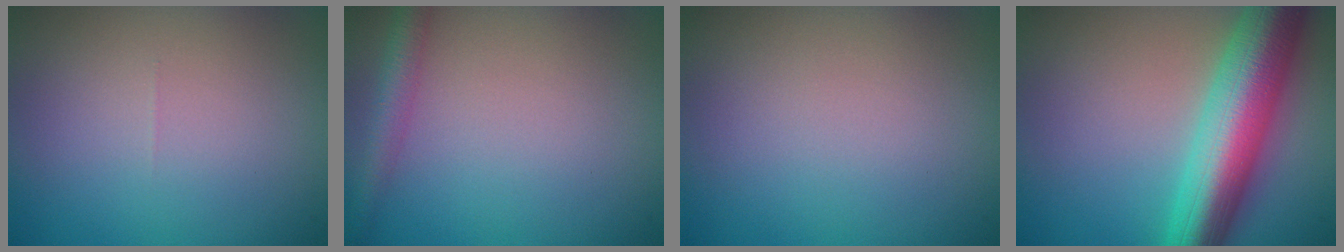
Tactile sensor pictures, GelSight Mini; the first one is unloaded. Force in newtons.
{"total": 2.7, "press": 2.7, "slide": 0.2}
{"total": 0.0}
{"total": 10.2, "press": 10.2, "slide": 0.4}